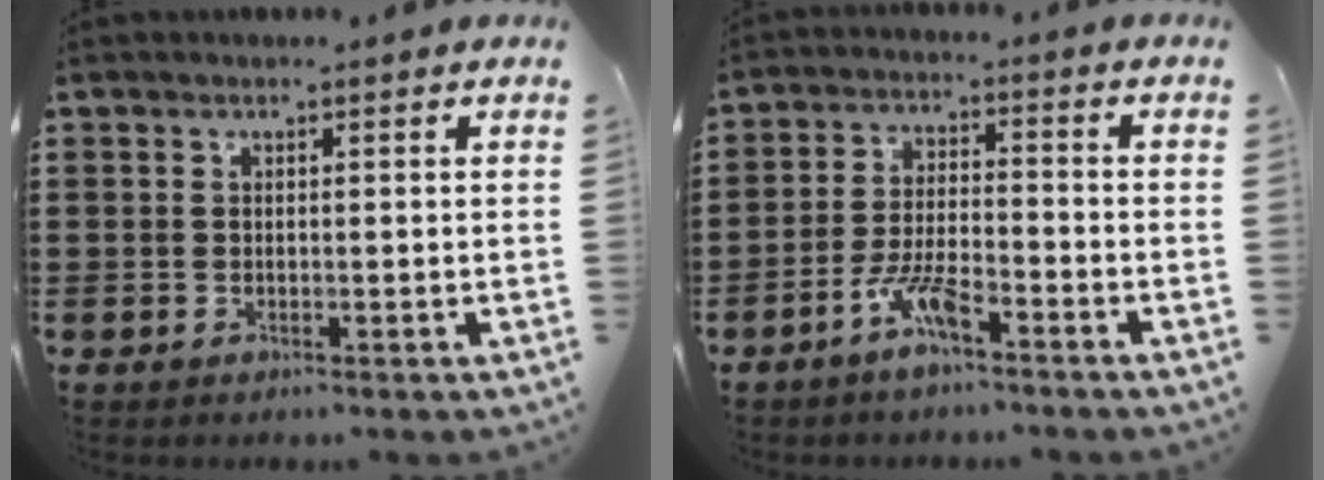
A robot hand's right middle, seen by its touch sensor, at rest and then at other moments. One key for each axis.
{"total": 5.9, "fx": -4.2, "fy": 1.1, "fz": 4.1, "tx": -0.094, "ty": -0.001, "tz": -0.080}